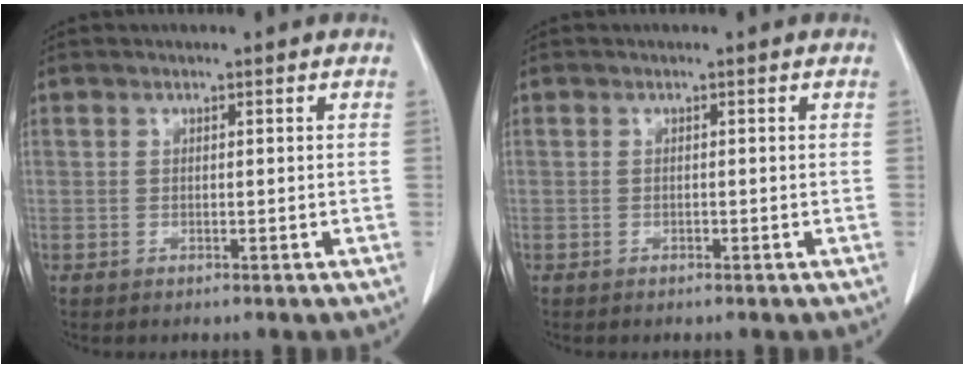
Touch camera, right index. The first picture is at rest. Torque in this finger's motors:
{"motor_torque": [0.01, 0.05, 0.01, 0.01]}